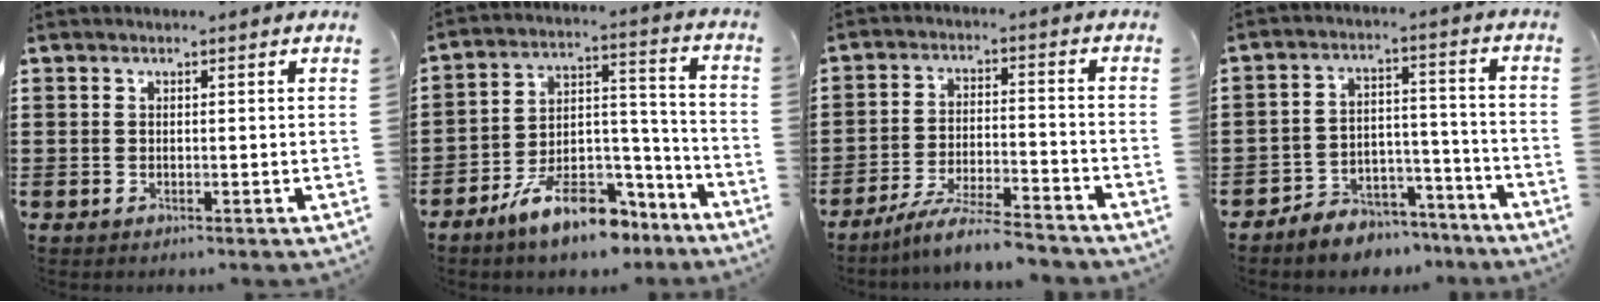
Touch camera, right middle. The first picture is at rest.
{"total": 11.1, "force": [-8.7, 4.1, 5.5], "torque": [-0.090, 0.045, -0.160]}
{"total": 6.6, "force": [-6.1, 0.1, 2.6], "torque": [-0.059, -0.009, -0.119]}
{"total": 5.8, "force": [-5.5, 1.8, 0.3], "torque": [-0.004, 0.020, -0.110]}